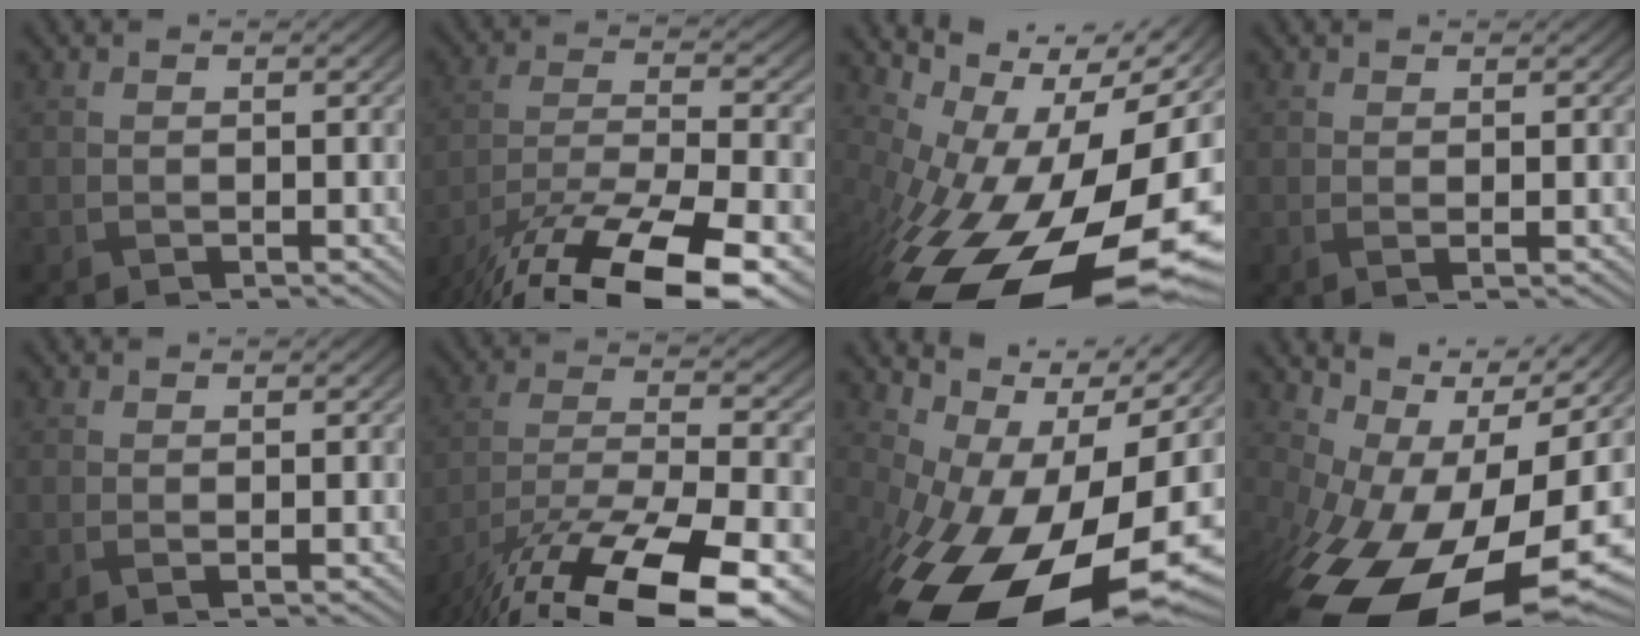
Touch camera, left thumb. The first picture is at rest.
{"total": 18.1, "force": [-13.7, 5.0, 10.7], "torque": [-0.210, -0.048, -0.220]}
{"total": 18.5, "force": [-6.1, 8.8, 15.1], "torque": [-0.252, -0.027, -0.091]}
{"total": 1.1, "force": [0.5, 0.2, 0.9], "torque": [-0.022, -0.002, 0.008]}
{"total": 0.7, "force": [0.3, 0.1, 0.7], "torque": [-0.015, 0.000, 0.005]}
{"total": 19.9, "force": [-14.9, 5.9, 11.9], "torque": [-0.227, -0.054, -0.229]}
{"total": 17.0, "force": [-5.1, 9.0, 13.6], "torque": [-0.238, -0.038, -0.080]}
{"total": 16.9, "force": [-4.9, 9.1, 13.3], "torque": [-0.242, -0.041, -0.074]}